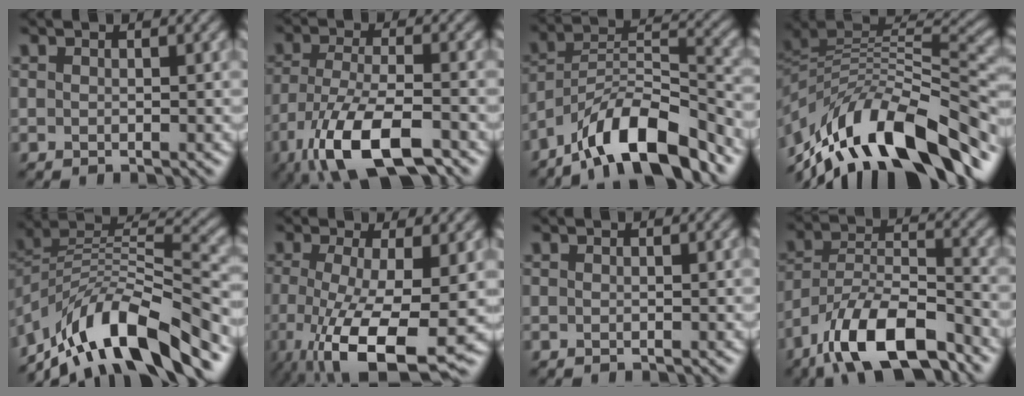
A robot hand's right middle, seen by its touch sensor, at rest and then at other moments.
{"total": 9.7, "force": [-5.7, 3.5, 7.0], "torque": [-0.139, -0.014, -0.106]}
{"total": 10.9, "force": [-8.0, 3.2, 6.6], "torque": [-0.104, 0.014, -0.156]}
{"total": 12.7, "force": [-7.4, 5.6, 8.7], "torque": [-0.155, 0.030, -0.126]}
{"total": 11.8, "force": [-8.3, 3.7, 7.6], "torque": [-0.126, 0.016, -0.153]}
{"total": 9.8, "force": [-3.5, 2.8, 8.7], "torque": [-0.161, -0.024, -0.053]}
{"total": 0.0}
{"total": 10.7, "force": [-7.6, 3.6, 6.7], "torque": [-0.110, 0.010, -0.146]}